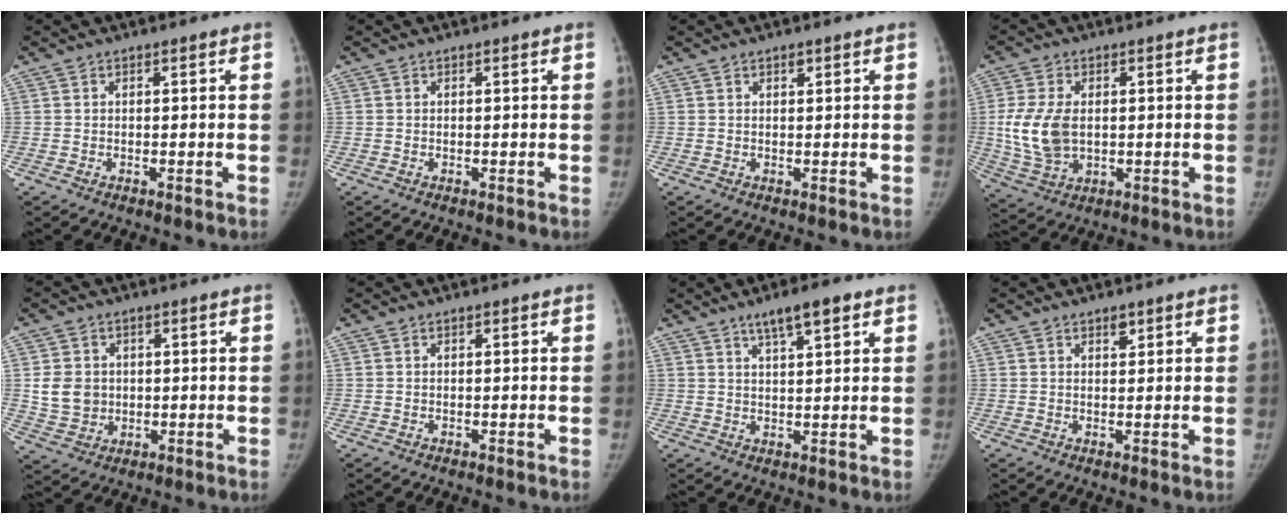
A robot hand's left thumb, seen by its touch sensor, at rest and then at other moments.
{"total": 0.0}
{"total": 0.8, "force": [0.5, 0.4, 0.5], "torque": [-0.003, -0.002, 0.006]}
{"total": 10.2, "force": [0.4, 6.6, 7.8], "torque": [-0.158, -0.004, 0.017]}
{"total": 6.6, "force": [0.6, 5.7, 3.1], "torque": [-0.034, -0.004, 0.020]}
{"total": 0.0}
{"total": 6.0, "force": [3.7, 1.3, 4.5], "torque": [-0.069, -0.011, 0.063]}
{"total": 1.5, "force": [1.0, 0.8, 0.8], "torque": [-0.002, -0.006, 0.014]}